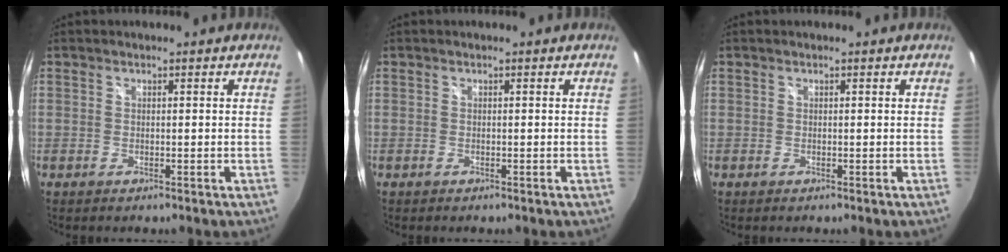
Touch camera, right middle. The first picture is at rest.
{"total": 0.0}
{"total": 0.0}